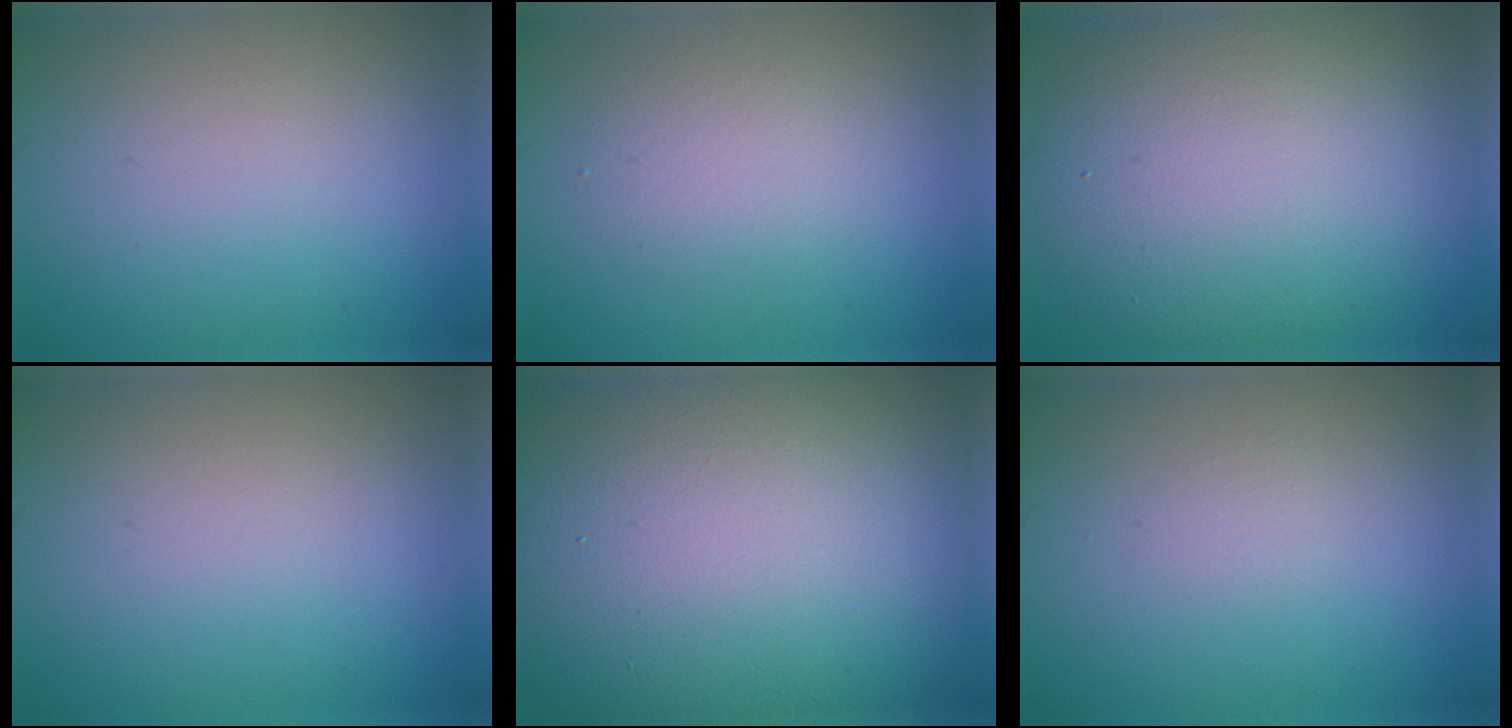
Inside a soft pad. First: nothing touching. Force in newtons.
{"total": 2.4, "press": 2.4, "slide": 0.1}
{"total": 10.8, "press": 10.7, "slide": 0.6}
{"total": 0.0}
{"total": 21.6, "press": 21.6, "slide": 1.1}
{"total": 0.6, "press": 0.6, "slide": 0.1}